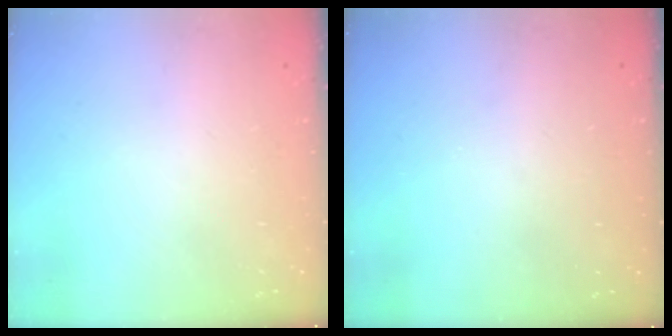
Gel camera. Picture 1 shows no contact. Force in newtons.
{"total": 2.9, "press": 2.8, "slide": 0.9}